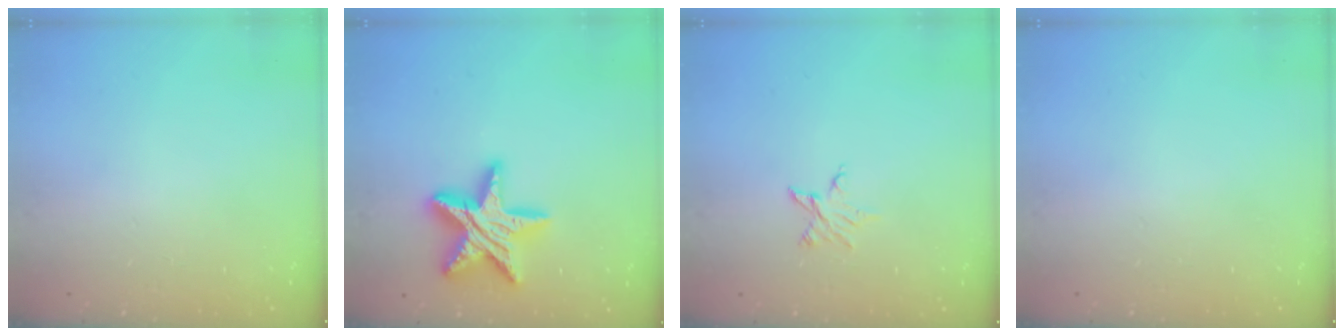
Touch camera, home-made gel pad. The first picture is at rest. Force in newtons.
{"total": 17.6, "press": 17.6, "slide": 1.2}
{"total": 3.4, "press": 3.3, "slide": 0.4}
{"total": 0.0}